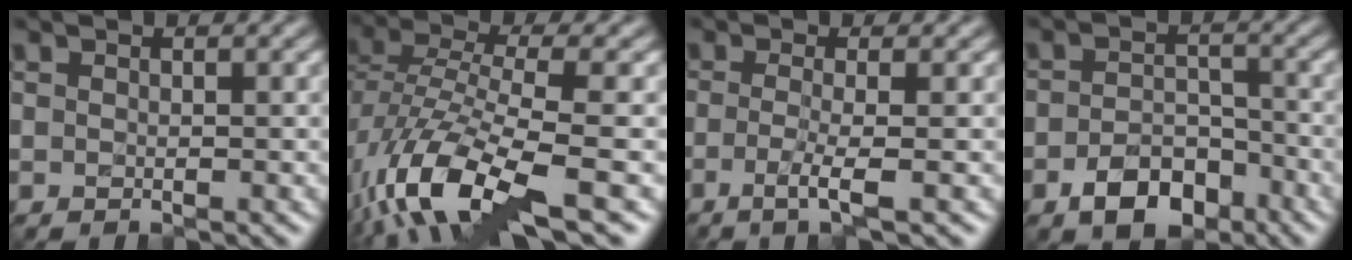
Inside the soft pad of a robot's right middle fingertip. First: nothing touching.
{"total": 10.4, "force": [-4.6, 3.8, 8.5], "torque": [-0.175, -0.001, -0.095]}
{"total": 3.3, "force": [-1.1, 0.8, 3.1], "torque": [-0.055, -0.005, -0.029]}
{"total": 4.5, "force": [-2.6, 2.6, 2.5], "torque": [-0.037, 0.001, -0.048]}